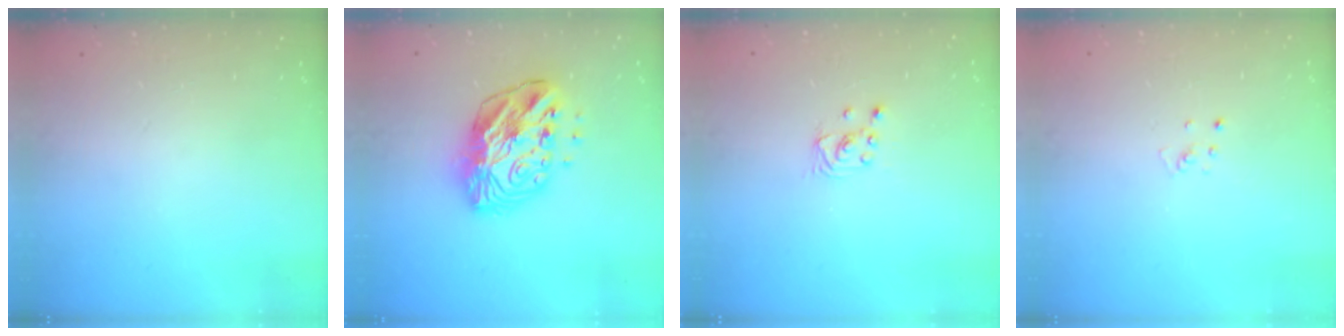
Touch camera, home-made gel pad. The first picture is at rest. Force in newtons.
{"total": 14.1, "press": 14.0, "slide": 1.1}
{"total": 1.7, "press": 1.6, "slide": 0.1}
{"total": 3.1, "press": 3.1, "slide": 0.4}